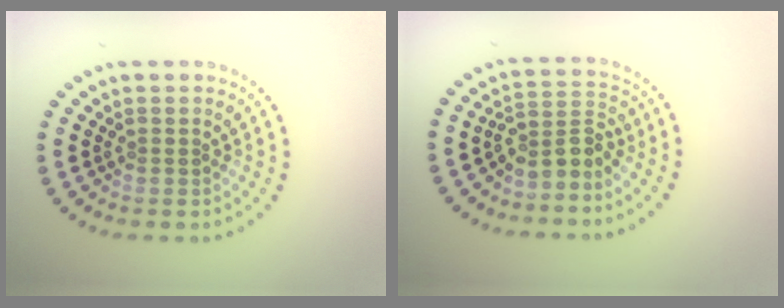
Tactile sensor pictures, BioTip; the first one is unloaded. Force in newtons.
{"total": 2.8, "press": 2.0, "slide": 2.0}